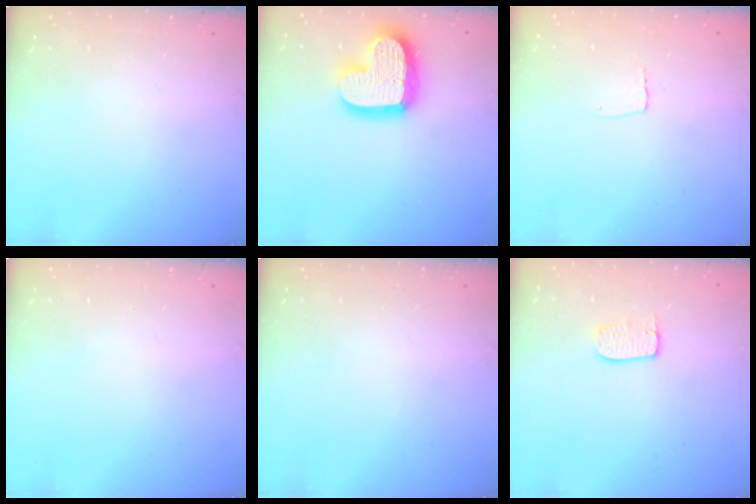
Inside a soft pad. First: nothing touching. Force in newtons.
{"total": 17.7, "press": 17.6, "slide": 1.3}
{"total": 2.6, "press": 2.6, "slide": 0.1}
{"total": 0.0}
{"total": 0.0}
{"total": 5.4, "press": 5.4, "slide": 0.3}